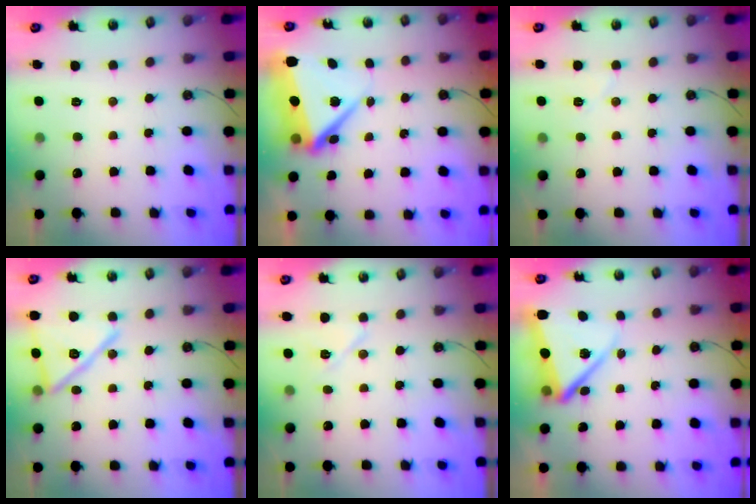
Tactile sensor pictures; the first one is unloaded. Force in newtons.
{"total": 10.5, "press": 10.5, "slide": 0.8}
{"total": 4.6, "press": 4.2, "slide": 1.8}
{"total": 17.8, "press": 16.7, "slide": 6.1}
{"total": 11.7, "press": 4.9, "slide": 10.7}
{"total": 10.4, "press": 10.2, "slide": 1.9}